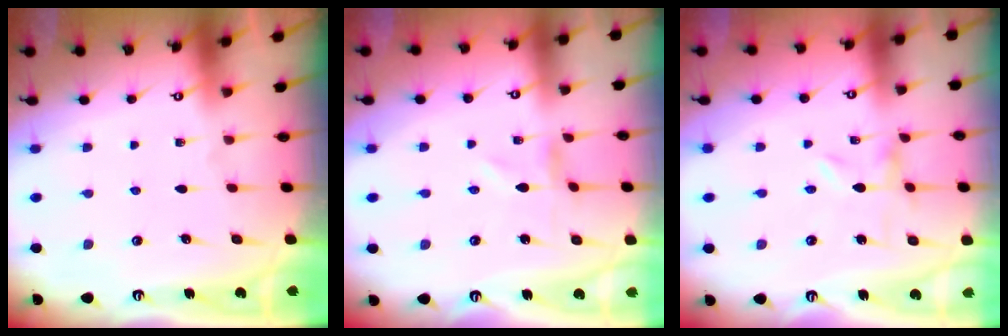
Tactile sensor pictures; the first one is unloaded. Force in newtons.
{"total": 0.6, "press": 0.6, "slide": 0.2}
{"total": 0.0}